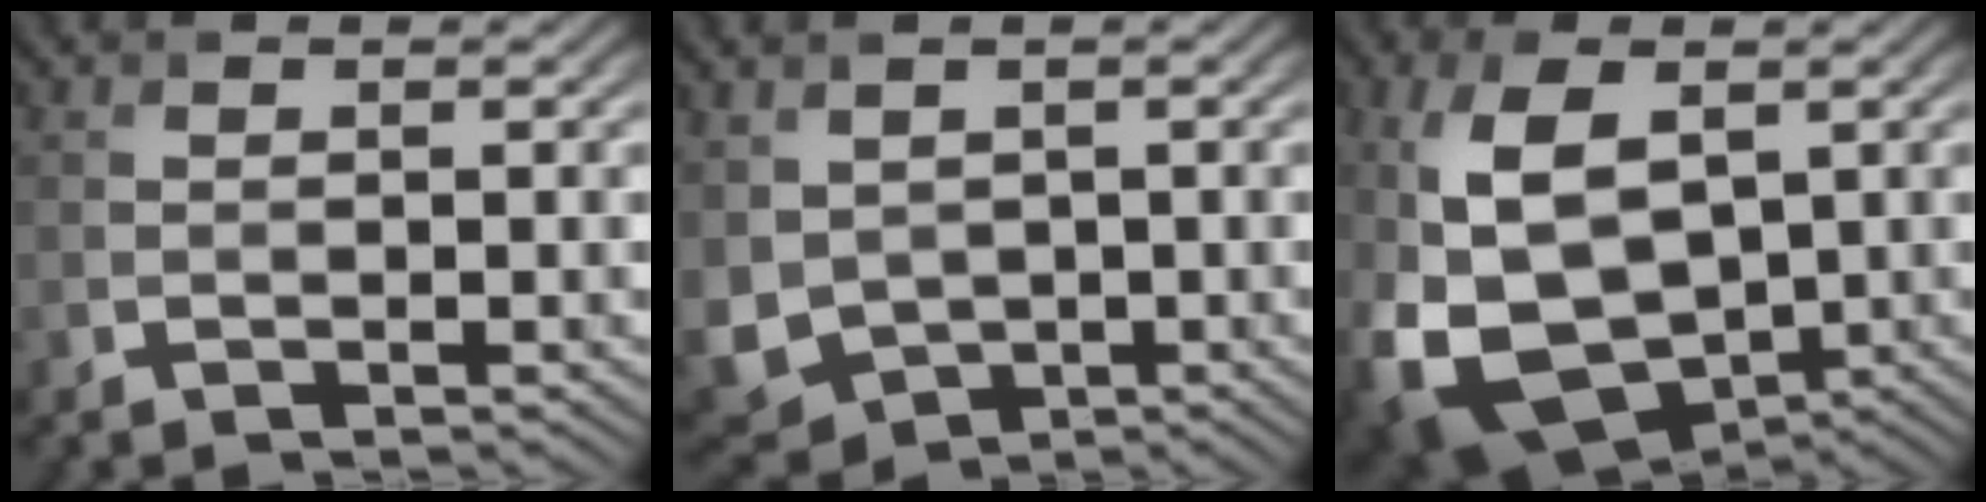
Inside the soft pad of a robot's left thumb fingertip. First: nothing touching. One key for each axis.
{"total": 7.7, "fx": 0.1, "fy": 5.8, "fz": 5.1, "tx": -0.155, "ty": -0.019, "tz": 0.004}
{"total": 13.3, "fx": -0.3, "fy": 8.5, "fz": 10.2, "tx": -0.244, "ty": -0.026, "tz": 0.002}